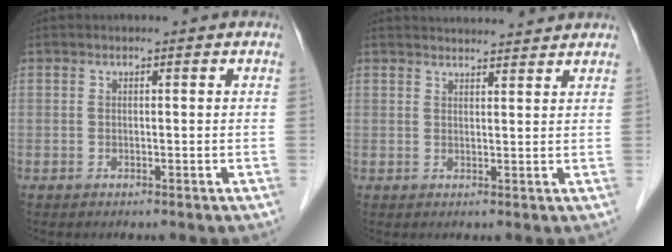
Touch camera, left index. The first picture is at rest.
{"total": 7.8, "force": [7.6, 0.7, 1.6], "torque": [-0.023, 0.026, 0.094]}